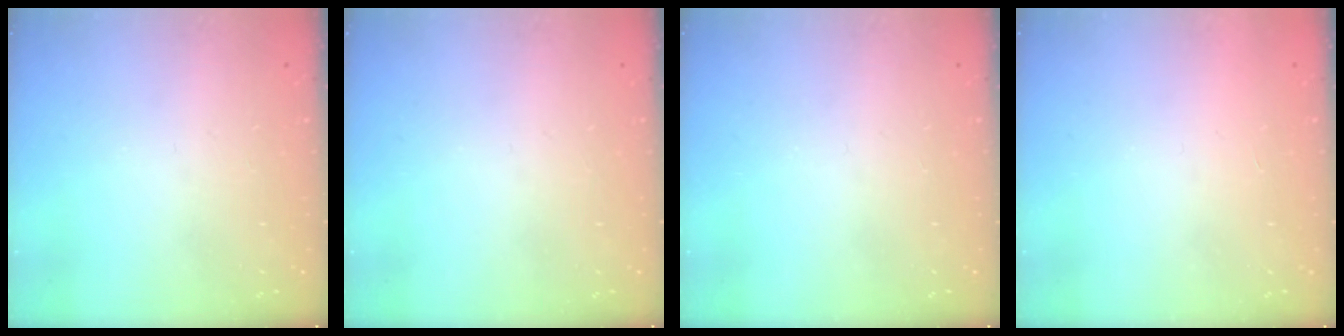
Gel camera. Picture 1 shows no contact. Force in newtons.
{"total": 0.0}
{"total": 0.0}
{"total": 1.7, "press": 1.7, "slide": 0.1}